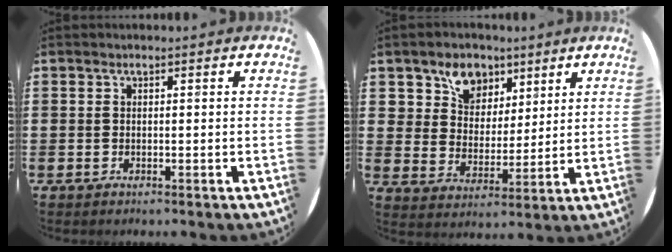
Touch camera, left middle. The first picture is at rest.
{"total": 6.5, "force": [4.8, 4.4, 0.5], "torque": [-0.046, -0.010, 0.088]}